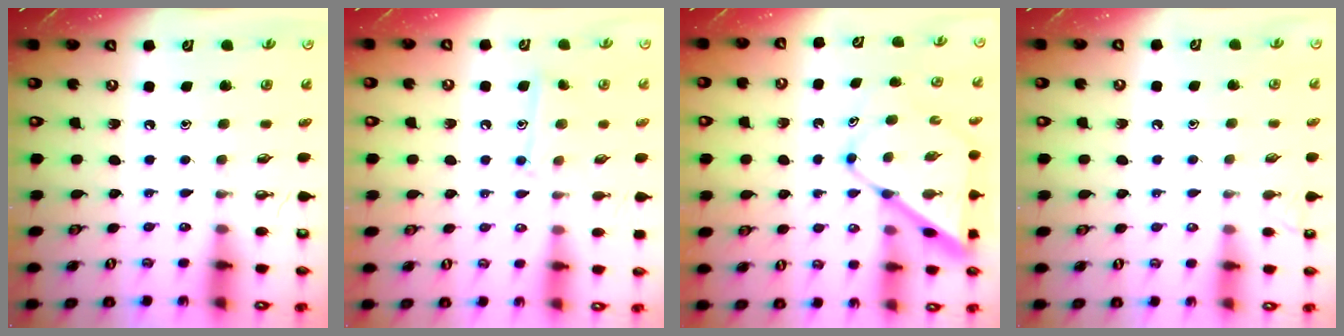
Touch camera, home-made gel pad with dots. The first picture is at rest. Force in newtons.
{"total": 8.8, "press": 8.8, "slide": 0.6}
{"total": 10.1, "press": 10.1, "slide": 1.0}
{"total": 2.9, "press": 2.9, "slide": 0.3}